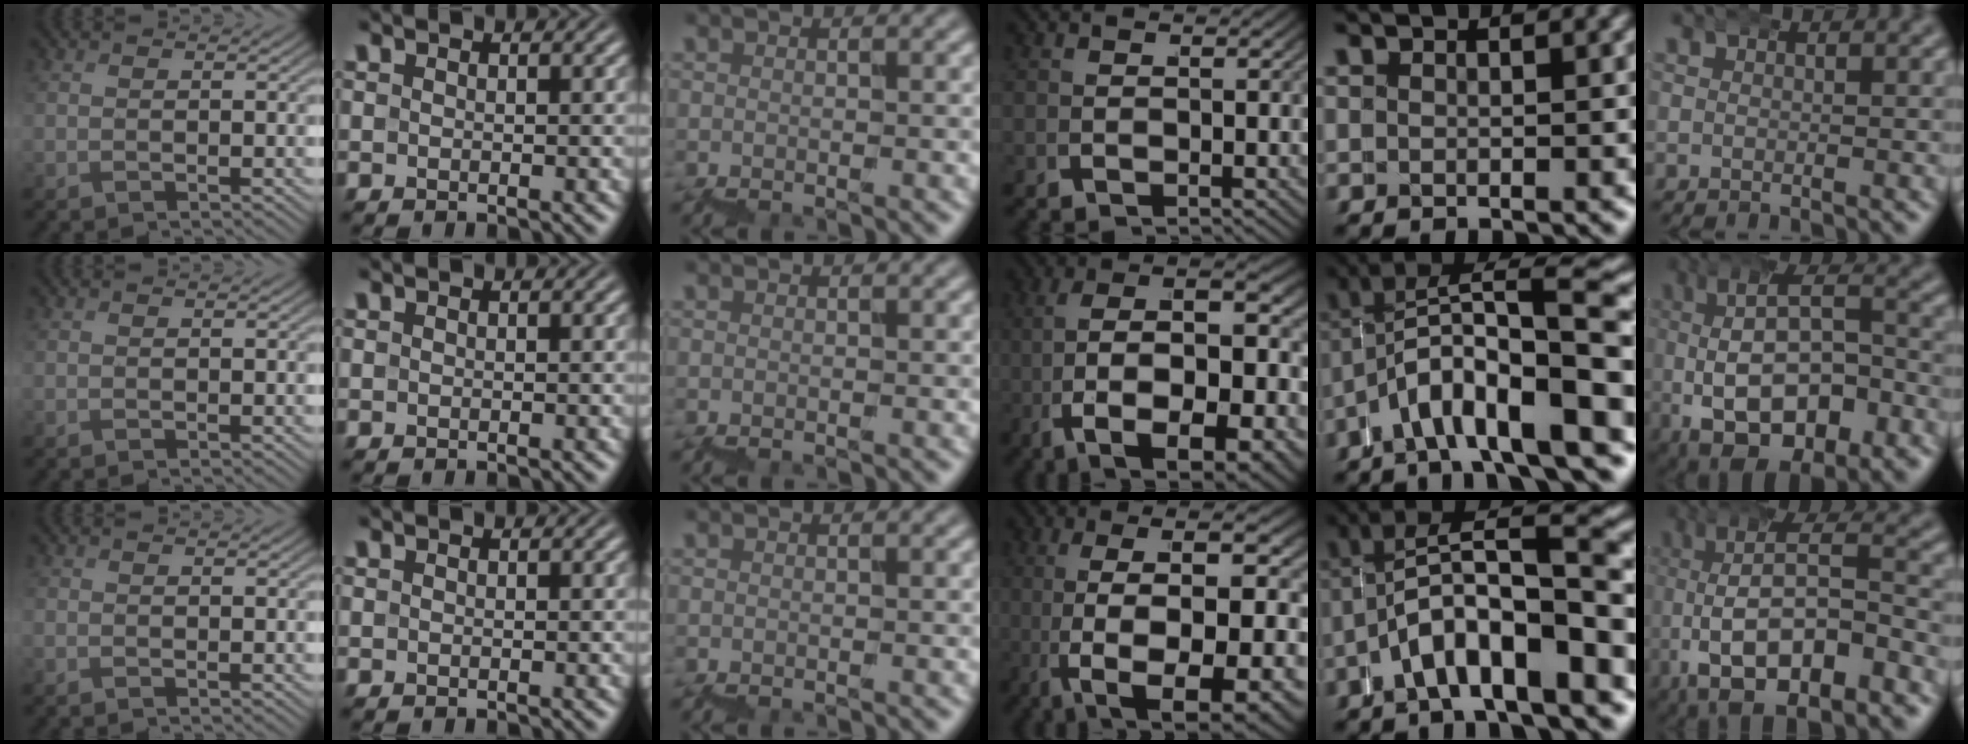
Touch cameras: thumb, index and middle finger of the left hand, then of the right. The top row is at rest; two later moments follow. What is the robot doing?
{"motion": "wrap", "object": "bubble wrap"}